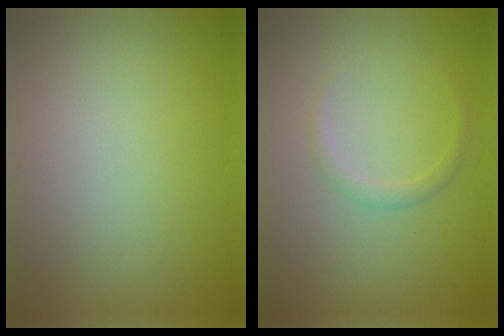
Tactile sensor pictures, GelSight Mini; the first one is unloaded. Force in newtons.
{"total": 1.0, "press": 1.0, "slide": 0.1}